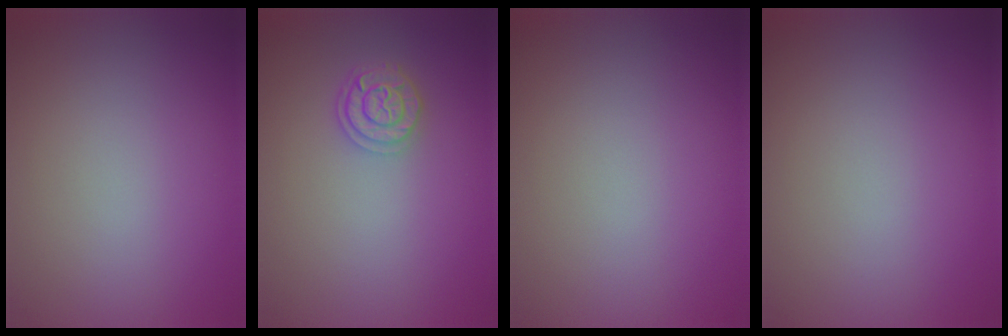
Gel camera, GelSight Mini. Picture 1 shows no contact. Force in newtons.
{"total": 2.6, "press": 2.4, "slide": 1.0}
{"total": 0.0}
{"total": 0.0}